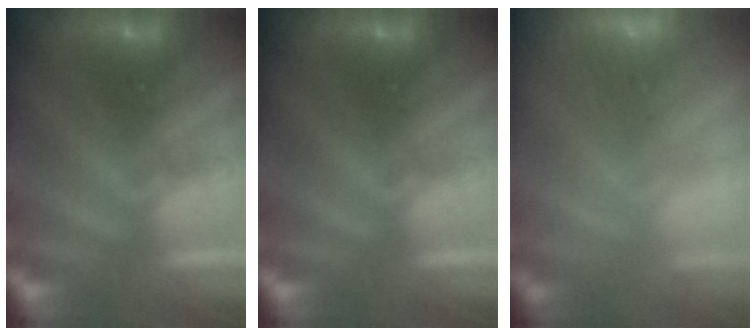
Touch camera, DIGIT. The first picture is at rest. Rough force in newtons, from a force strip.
{"total": 0.0}
{"total": 6.8}